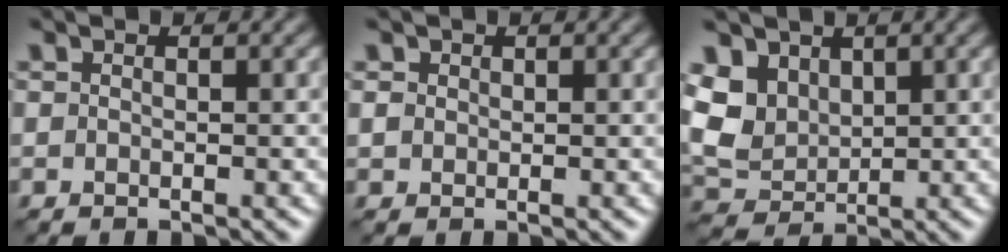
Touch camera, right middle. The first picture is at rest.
{"total": 0.9, "force": [0.4, 0.8, 0.2], "torque": [-0.005, -0.001, 0.007]}
{"total": 5.3, "force": [1.5, 4.1, 3.0], "torque": [-0.069, -0.001, 0.020]}